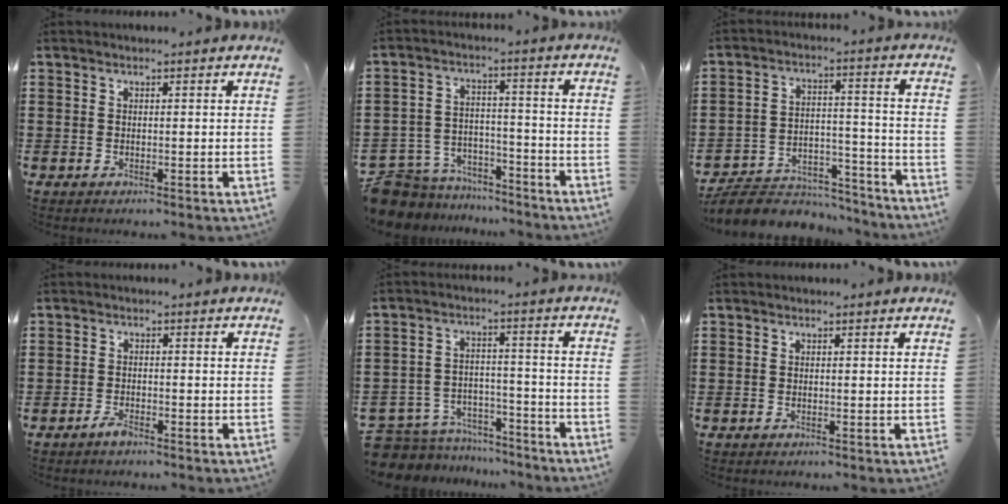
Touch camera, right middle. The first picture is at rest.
{"total": 6.7, "force": [-6.4, 1.9, 0.4], "torque": [-0.033, 0.010, -0.136]}
{"total": 8.0, "force": [-7.6, 2.1, 1.6], "torque": [-0.028, 0.024, -0.149]}
{"total": 1.7, "force": [-1.4, 0.6, 0.7], "torque": [-0.023, -0.003, -0.030]}
{"total": 6.2, "force": [-5.8, 2.0, 0.7], "torque": [-0.034, 0.007, -0.122]}
{"total": 0.0}